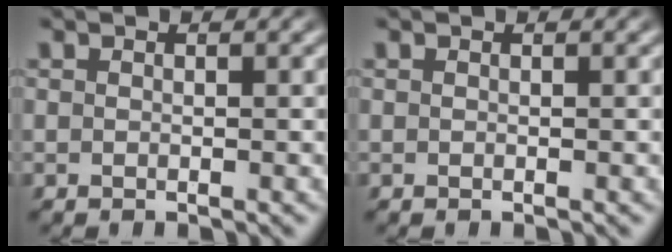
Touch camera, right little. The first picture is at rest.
{"total": 0.0}